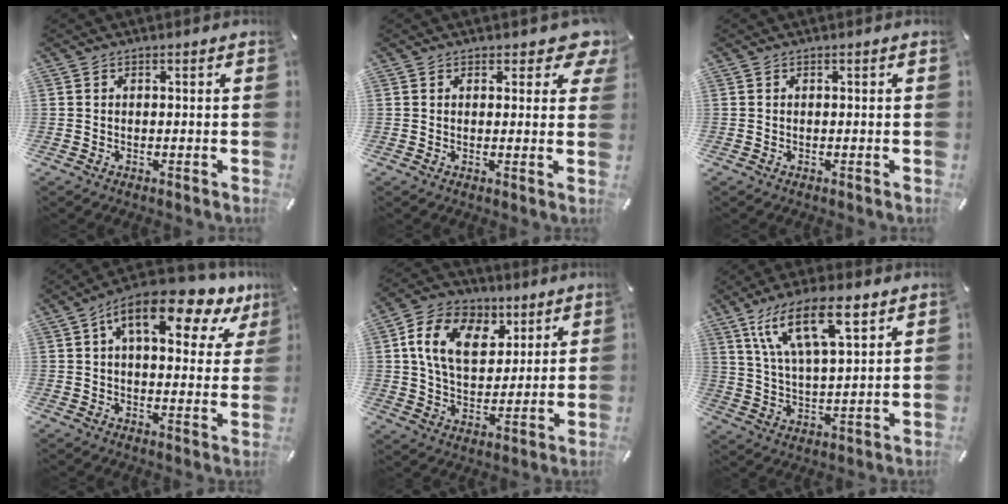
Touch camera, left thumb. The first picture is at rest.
{"total": 5.4, "force": [3.1, 2.9, 3.3], "torque": [-0.031, -0.014, 0.049]}
{"total": 0.0}
{"total": 14.2, "force": [7.4, 6.2, 10.4], "torque": [-0.155, -0.031, 0.119]}
{"total": 14.2, "force": [5.8, 10.0, 8.2], "torque": [-0.157, -0.005, 0.110]}
{"total": 16.1, "force": [9.0, 6.3, 11.8], "torque": [-0.227, -0.021, 0.151]}